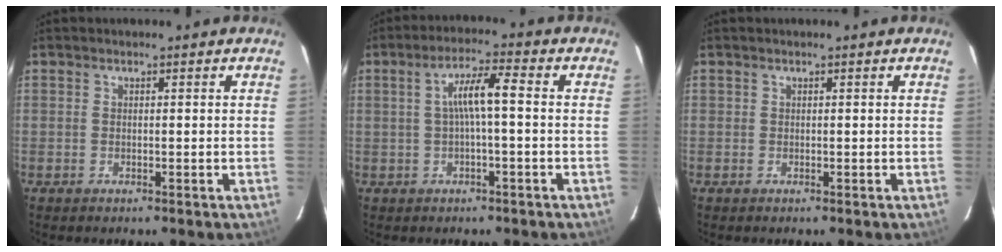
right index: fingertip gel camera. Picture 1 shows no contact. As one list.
[{"total": 5.5, "force": [-0.2, 0.3, 5.5], "torque": [-0.105, 0.010, 0.001]}, {"total": 0.0}]